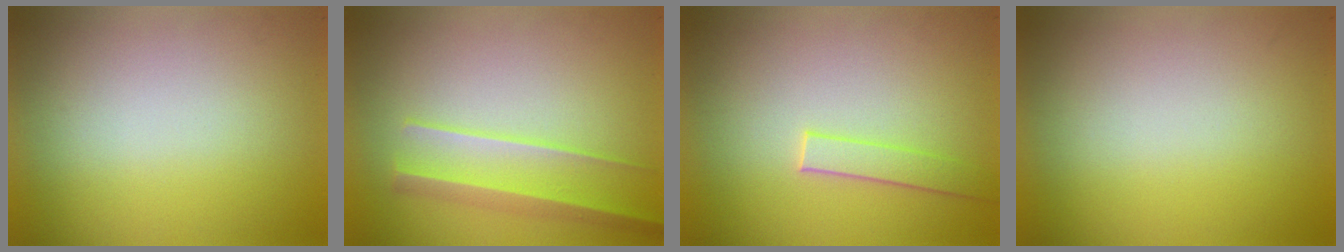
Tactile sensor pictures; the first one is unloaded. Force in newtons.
{"total": 2.2}
{"total": 1.5}
{"total": 0.0}